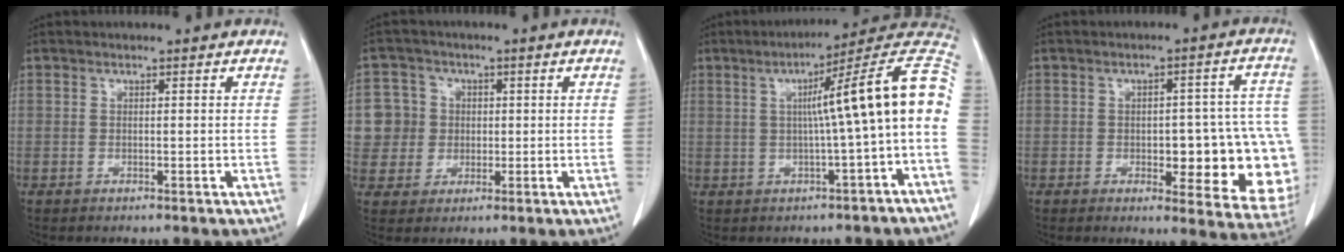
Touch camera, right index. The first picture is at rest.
{"total": 6.4, "force": [0.6, 6.4, 0.4], "torque": [-0.009, 0.021, 0.018]}
{"total": 13.9, "force": [-0.2, -0.5, 13.9], "torque": [-0.181, 0.039, -0.011]}
{"total": 16.5, "force": [-3.1, 5.6, 15.2], "torque": [-0.115, 0.029, -0.017]}